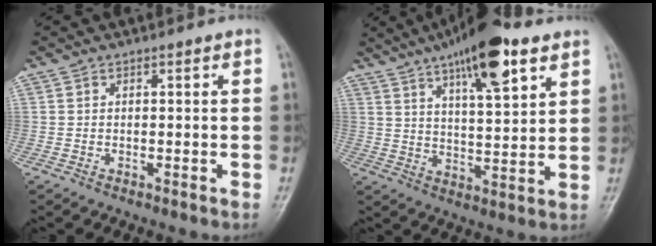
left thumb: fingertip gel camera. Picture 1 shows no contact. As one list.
[{"total": 16.8, "force": [9.7, 5.0, 12.7], "torque": [-0.180, -0.032, 0.156]}]